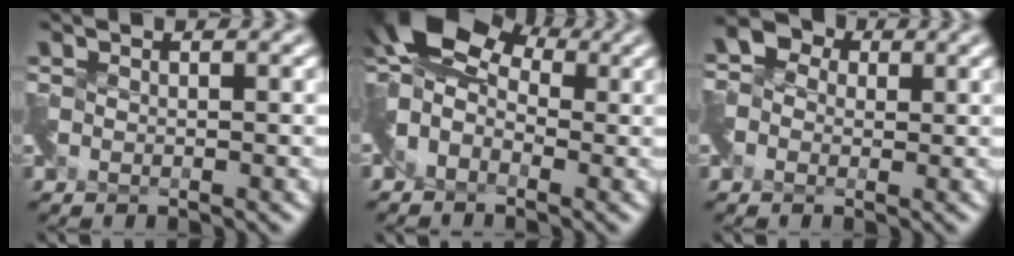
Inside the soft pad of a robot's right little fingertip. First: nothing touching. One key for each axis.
{"total": 7.0, "fx": 1.4, "fy": 4.6, "fz": 5.1, "tx": -0.098, "ty": 0.020, "tz": 0.006}
{"total": 2.5, "fx": -0.5, "fy": 2.3, "fz": 0.8, "tx": -0.024, "ty": 0.001, "tz": -0.010}